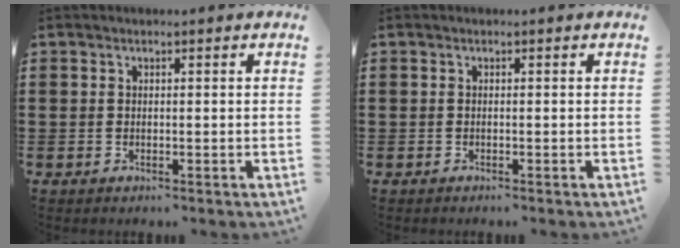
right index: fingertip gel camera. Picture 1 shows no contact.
{"total": 0.0}